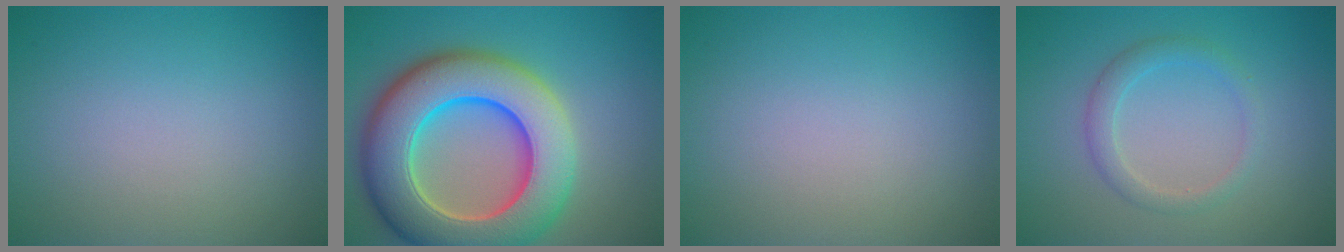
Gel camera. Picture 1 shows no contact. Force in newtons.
{"total": 12.6, "press": 12.6, "slide": 0.6}
{"total": 0.0}
{"total": 2.1, "press": 2.1, "slide": 0.2}